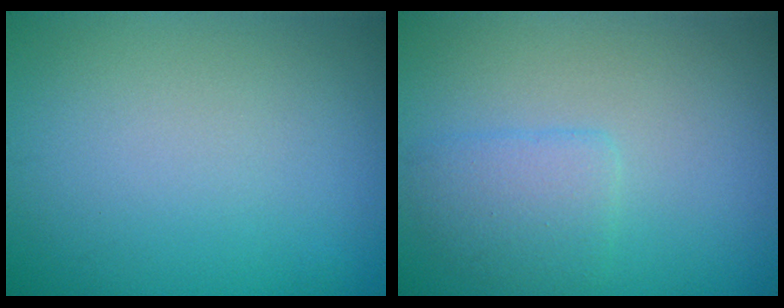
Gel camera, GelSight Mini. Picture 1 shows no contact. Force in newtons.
{"total": 2.4, "press": 2.4, "slide": 0.2}